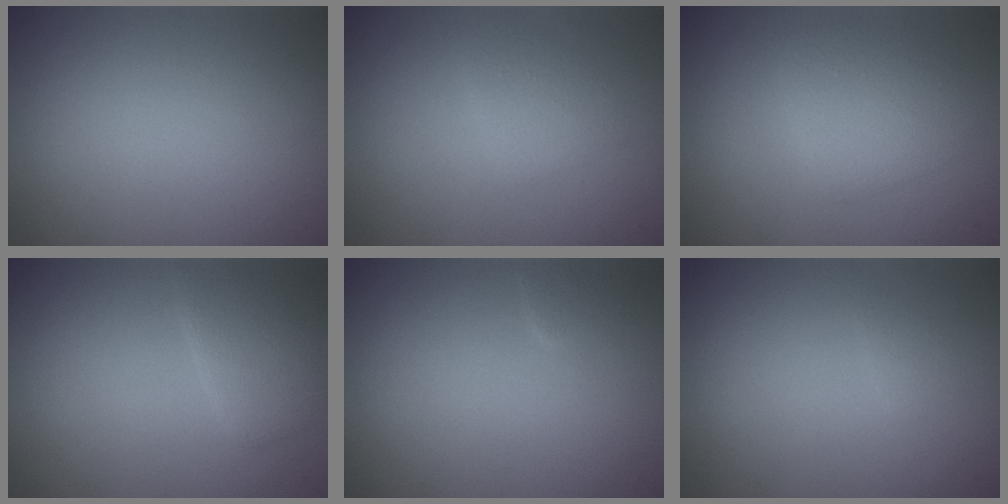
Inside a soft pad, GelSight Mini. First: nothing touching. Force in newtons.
{"total": 1.5, "press": 1.5, "slide": 0.0}
{"total": 2.7, "press": 2.7, "slide": 0.0}
{"total": 2.7, "press": 2.7, "slide": 0.1}
{"total": 0.9, "press": 0.9, "slide": 0.1}
{"total": 0.6, "press": 0.6, "slide": 0.0}